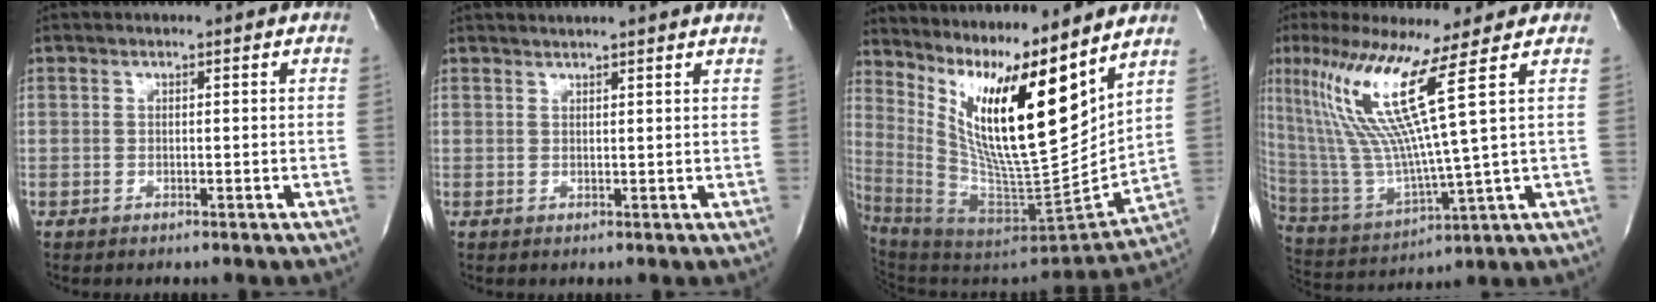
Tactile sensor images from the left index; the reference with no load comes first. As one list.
[{"total": 5.5, "force": [5.1, -0.7, 2.0], "torque": [-0.025, 0.015, 0.052]}, {"total": 19.7, "force": [10.9, 2.6, 16.2], "torque": [-0.289, -0.025, 0.195]}, {"total": 14.6, "force": [6.5, -2.3, 12.8], "torque": [-0.264, -0.017, 0.124]}]